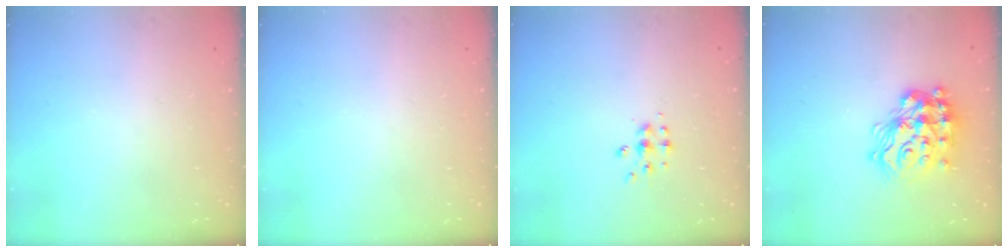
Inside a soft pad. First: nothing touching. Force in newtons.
{"total": 0.0}
{"total": 6.3, "press": 6.3, "slide": 0.5}
{"total": 18.6, "press": 18.6, "slide": 1.2}